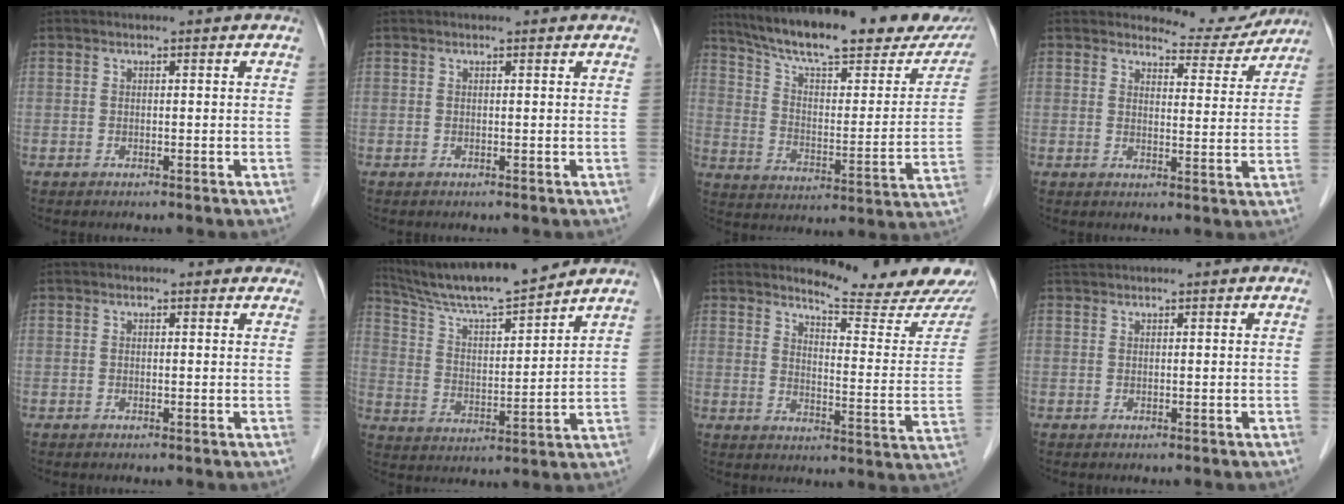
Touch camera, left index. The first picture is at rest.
{"total": 1.0, "force": [1.0, 0.2, 0.1], "torque": [-0.012, 0.005, 0.011]}
{"total": 27.8, "force": [23.1, 5.7, 14.4], "torque": [-0.221, -0.022, 0.311]}
{"total": 6.9, "force": [6.7, 1.7, -0.2], "torque": [0.005, -0.017, 0.076]}
{"total": 1.7, "force": [1.4, 0.9, 0.3], "torque": [0.000, 0.001, 0.005]}
{"total": 14.5, "force": [13.3, 0.0, 5.7], "torque": [-0.112, 0.005, 0.232]}
{"total": 16.3, "force": [15.5, 0.2, 5.1], "torque": [-0.069, -0.101, 0.184]}
{"total": 1.8, "force": [1.8, -0.1, 0.5], "torque": [-0.009, 0.020, 0.037]}